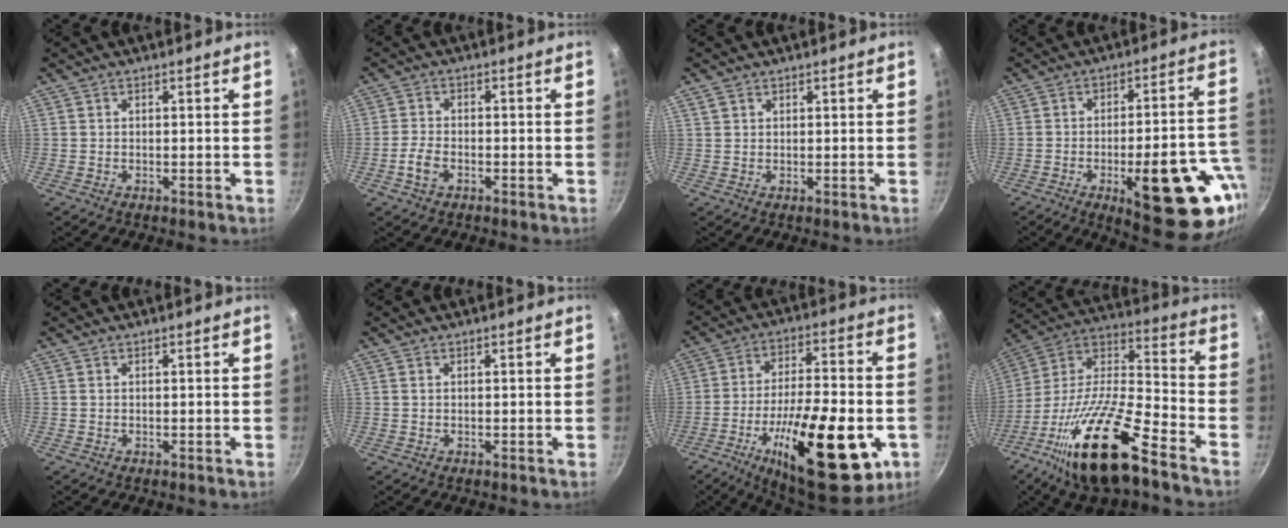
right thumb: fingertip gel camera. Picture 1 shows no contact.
{"total": 3.7, "force": [-1.6, 2.3, 2.4], "torque": [-0.052, 0.014, -0.034]}
{"total": 1.6, "force": [1.0, 1.1, 0.7], "torque": [-0.011, 0.000, 0.019]}
{"total": 22.4, "force": [-8.0, 7.9, 19.4], "torque": [-0.211, 0.021, -0.099]}
{"total": 0.0}
{"total": 0.6, "force": [0.1, 0.4, 0.4], "torque": [-0.009, 0.001, 0.002]}
{"total": 28.3, "force": [-9.5, 10.8, 24.3], "torque": [-0.345, 0.014, -0.138]}
{"total": 23.9, "force": [-14.0, 7.4, 17.9], "torque": [-0.300, 0.072, -0.265]}